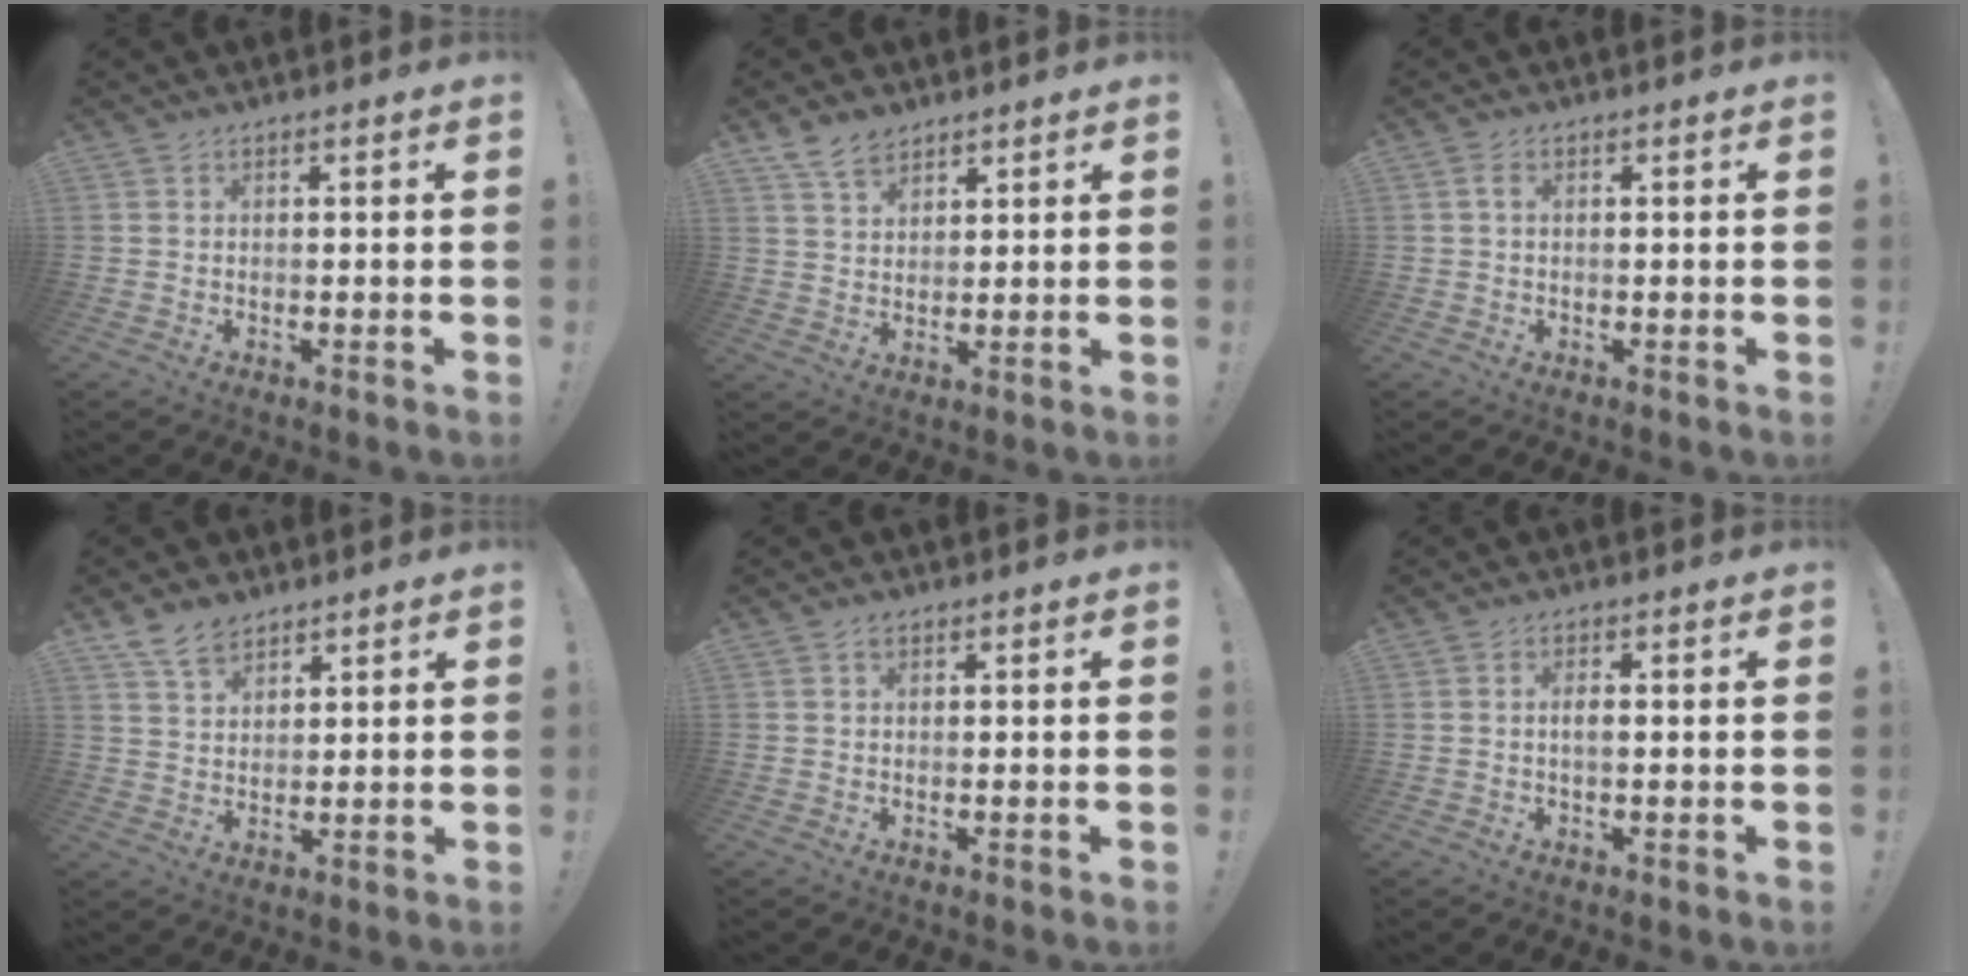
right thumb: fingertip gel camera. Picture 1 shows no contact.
{"total": 6.6, "force": [5.1, 3.6, 2.2], "torque": [-0.045, -0.023, 0.100]}
{"total": 1.5, "force": [0.2, 0.9, 1.1], "torque": [-0.016, 0.002, 0.002]}
{"total": 7.2, "force": [5.5, 4.0, 2.5], "torque": [-0.044, -0.029, 0.106]}
{"total": 0.8, "force": [0.5, 0.4, 0.4], "torque": [-0.008, 0.002, 0.008]}
{"total": 2.2, "force": [-0.2, 0.8, 2.1], "torque": [-0.032, 0.003, -0.006]}